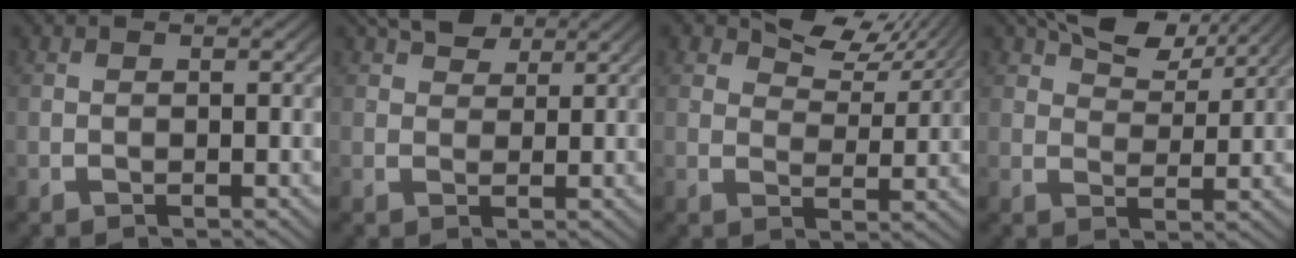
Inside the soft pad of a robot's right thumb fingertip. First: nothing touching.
{"total": 5.0, "force": [3.8, 2.3, 2.3], "torque": [-0.031, 0.009, 0.060]}
{"total": 5.6, "force": [4.3, 2.3, 2.8], "torque": [-0.035, 0.012, 0.065]}
{"total": 6.8, "force": [5.3, 2.5, 3.3], "torque": [-0.054, 0.011, 0.086]}